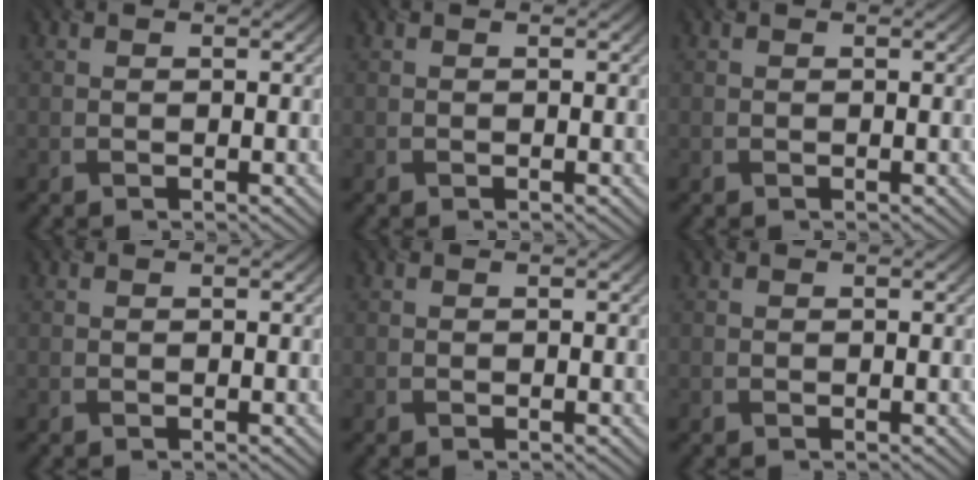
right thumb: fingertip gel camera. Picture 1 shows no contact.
{"total": 0.0}
{"total": 0.0}
{"total": 0.0}
{"total": 0.0}
{"total": 0.0}